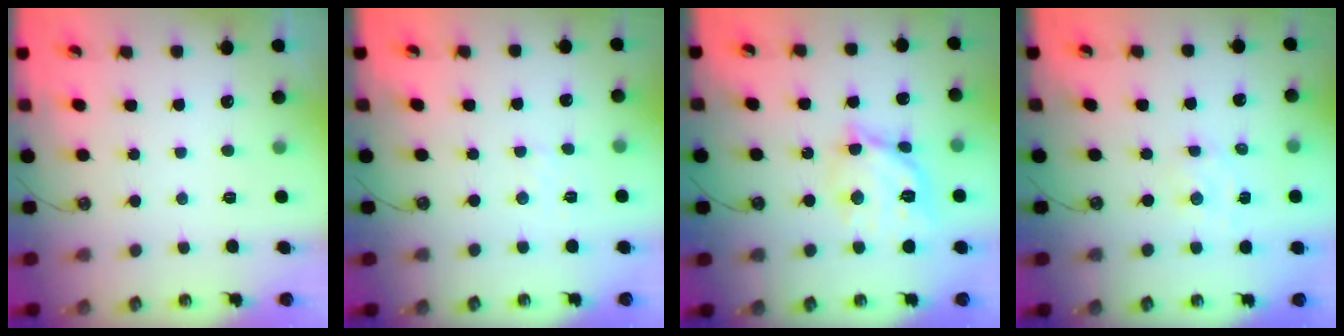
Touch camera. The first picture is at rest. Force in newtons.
{"total": 3.0, "press": 3.0, "slide": 0.5}
{"total": 14.7, "press": 14.6, "slide": 1.2}
{"total": 1.9, "press": 1.9, "slide": 0.3}